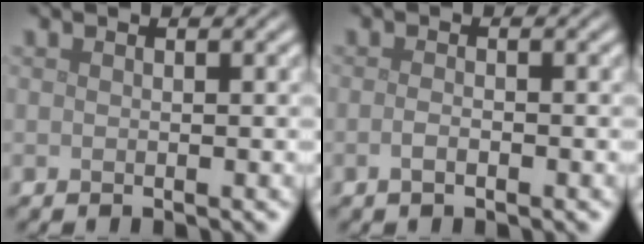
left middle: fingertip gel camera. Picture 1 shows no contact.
{"total": 1.0, "force": [-0.5, 0.4, 0.8], "torque": [-0.018, 0.000, -0.010]}